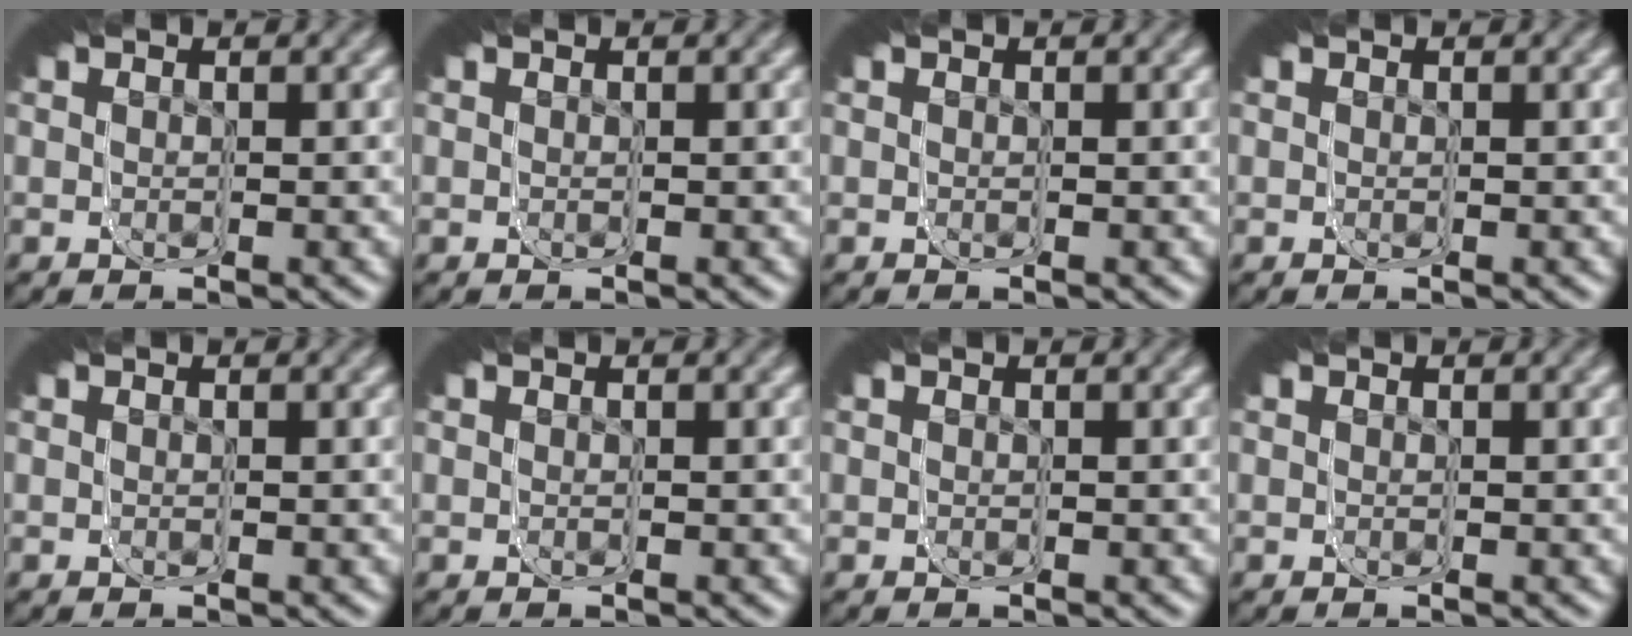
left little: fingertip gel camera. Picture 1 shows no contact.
{"total": 0.0}
{"total": 0.0}
{"total": 0.0}
{"total": 0.0}
{"total": 0.0}
{"total": 0.0}
{"total": 0.0}